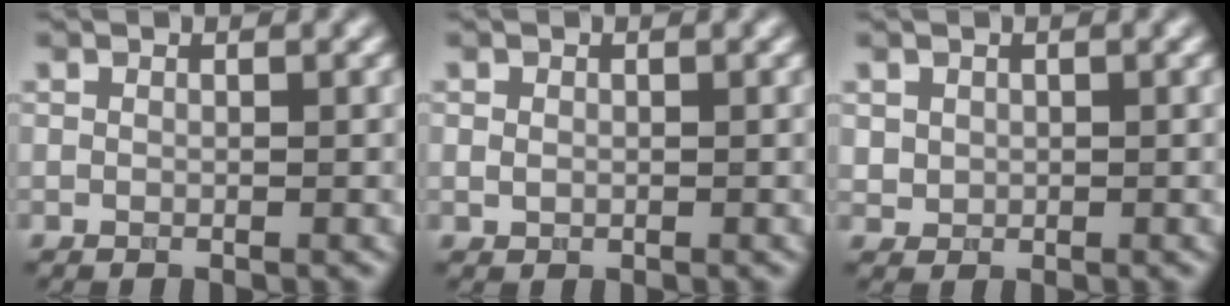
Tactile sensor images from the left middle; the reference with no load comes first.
{"total": 0.8, "force": [0.0, 0.7, 0.4], "torque": [-0.005, -0.001, 0.001]}
{"total": 1.0, "force": [0.3, 0.9, 0.2], "torque": [-0.001, -0.004, 0.010]}